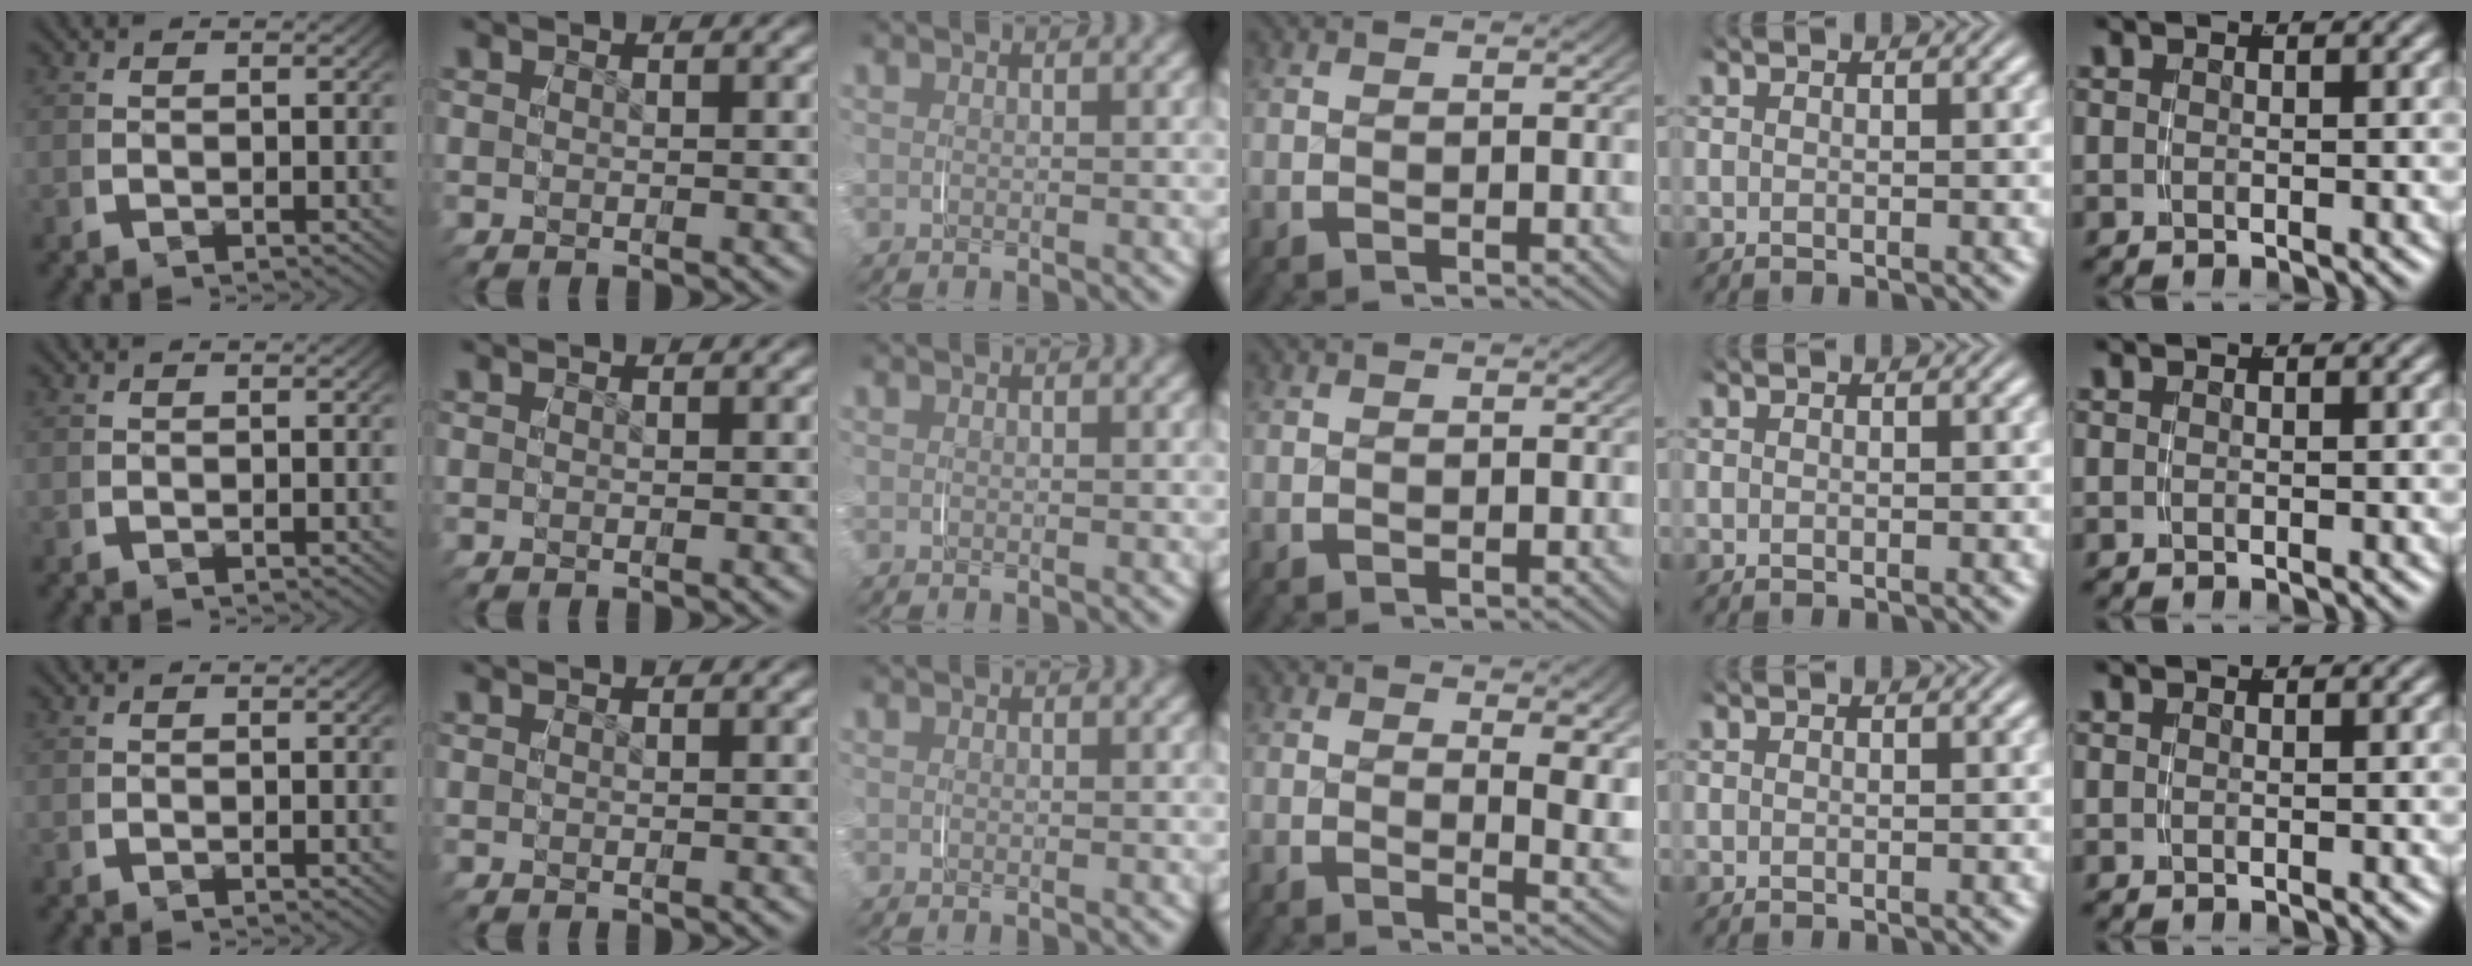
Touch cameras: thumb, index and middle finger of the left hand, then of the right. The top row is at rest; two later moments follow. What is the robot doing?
{"motion": "grasp_and_lifting", "object": "jewelry box"}